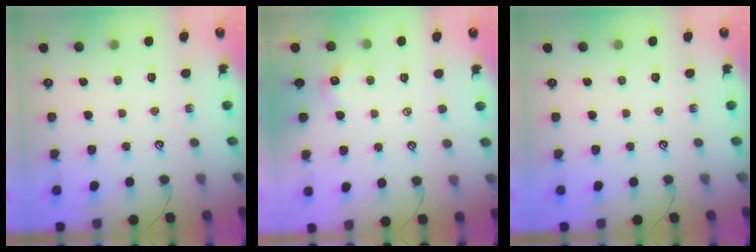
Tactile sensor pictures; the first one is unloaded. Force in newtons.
{"total": 0.7, "press": 0.3, "slide": 0.6}
{"total": 0.0}